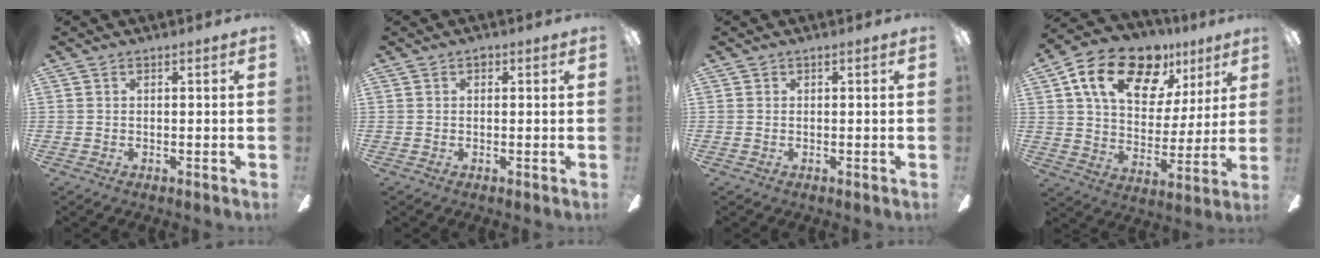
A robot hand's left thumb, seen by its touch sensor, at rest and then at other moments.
{"total": 0.7, "force": [0.3, 0.6, 0.2], "torque": [0.003, 0.000, 0.004]}
{"total": 0.0}
{"total": 18.8, "force": [11.3, 10.9, 10.3], "torque": [-0.177, -0.047, 0.200]}